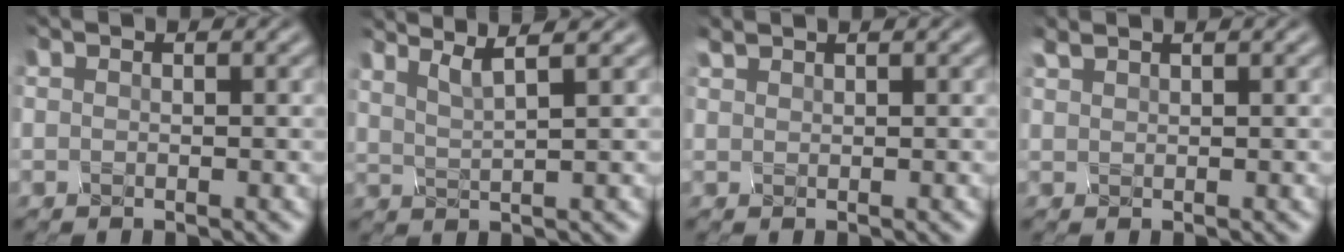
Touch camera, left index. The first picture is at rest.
{"total": 4.4, "force": [3.1, 0.7, 3.0], "torque": [-0.062, 0.019, 0.041]}
{"total": 0.6, "force": [0.5, -0.2, -0.1], "torque": [-0.010, 0.006, 0.021]}
{"total": 0.8, "force": [0.8, -0.1, 0.2], "torque": [-0.016, 0.008, 0.026]}